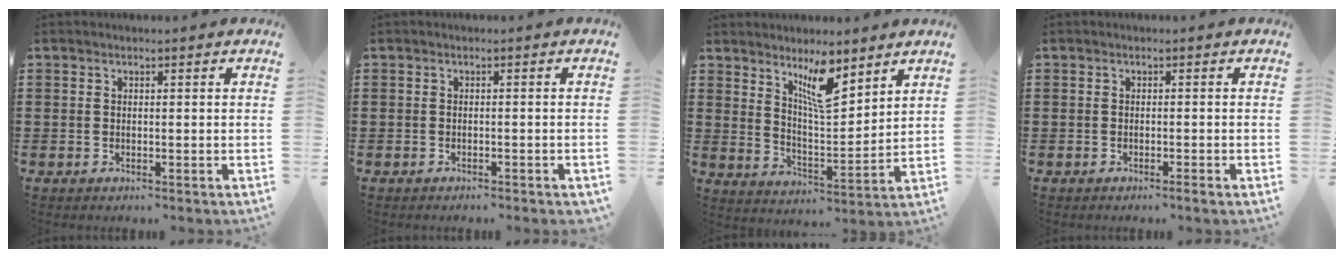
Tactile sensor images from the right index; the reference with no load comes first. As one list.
[{"total": 0.7, "force": [-0.6, 0.1, 0.3], "torque": [-0.007, -0.003, -0.012]}, {"total": 7.9, "force": [5.6, 1.8, 5.2], "torque": [-0.101, -0.020, 0.097]}, {"total": 0.8, "force": [-0.5, 0.0, 0.6], "torque": [-0.011, -0.003, -0.010]}]